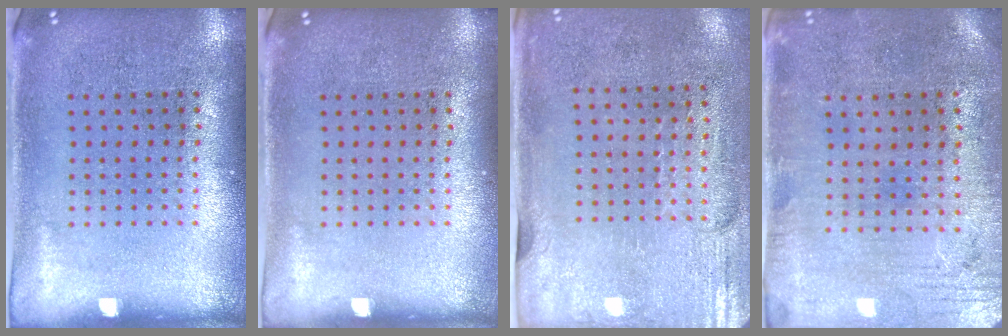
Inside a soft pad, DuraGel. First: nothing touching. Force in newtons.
{"total": 0.0}
{"total": 2.9, "press": 2.5, "slide": 1.5}
{"total": 0.6, "press": 0.4, "slide": 0.5}